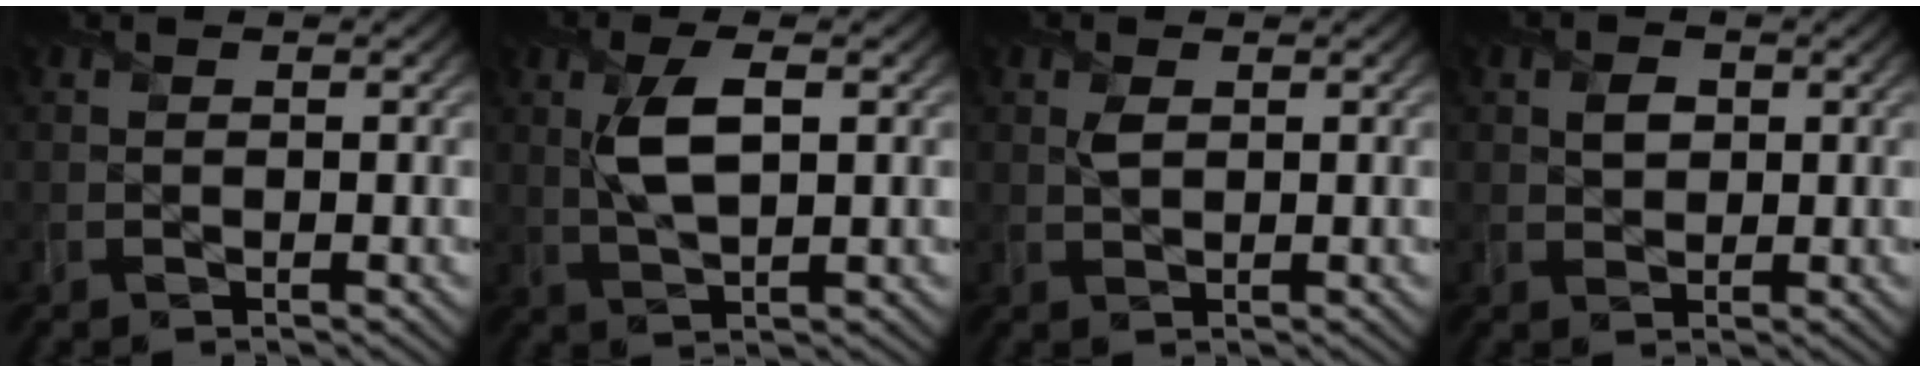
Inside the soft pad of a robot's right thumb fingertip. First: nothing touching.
{"total": 5.5, "force": [1.1, 1.9, 5.0], "torque": [-0.109, 0.002, 0.024]}
{"total": 1.4, "force": [0.5, 0.7, 1.0], "torque": [-0.025, -0.003, 0.011]}
{"total": 2.1, "force": [0.6, 1.7, 1.2], "torque": [-0.026, -0.003, 0.010]}